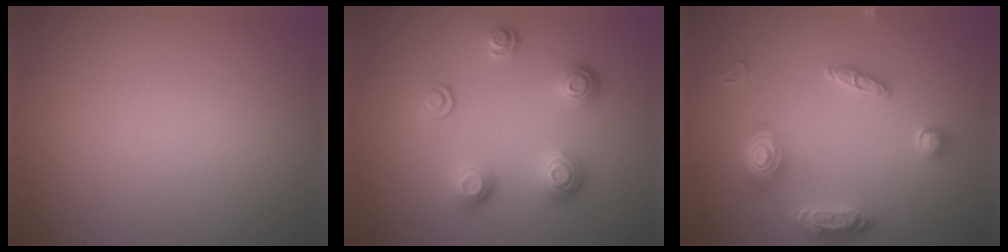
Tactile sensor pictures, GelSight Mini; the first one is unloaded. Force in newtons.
{"total": 3.6, "press": 2.8, "slide": 2.2}
{"total": 4.8, "press": 4.0, "slide": 2.8}